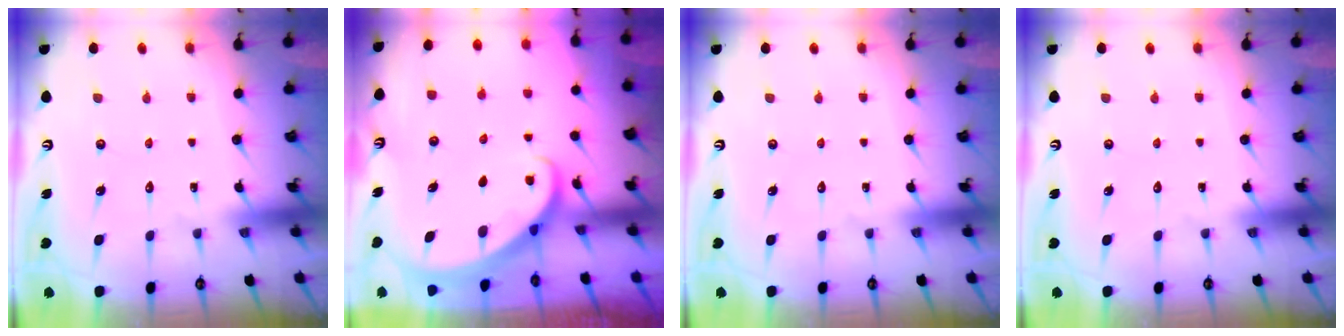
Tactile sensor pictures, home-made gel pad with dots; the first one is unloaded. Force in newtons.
{"total": 2.5, "press": 2.5, "slide": 0.3}
{"total": 0.0}
{"total": 0.0}